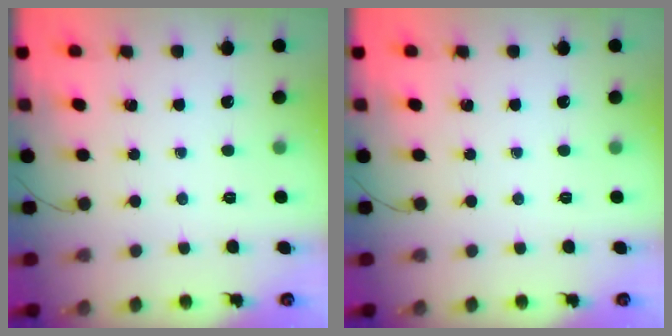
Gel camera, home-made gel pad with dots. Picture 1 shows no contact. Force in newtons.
{"total": 0.0}